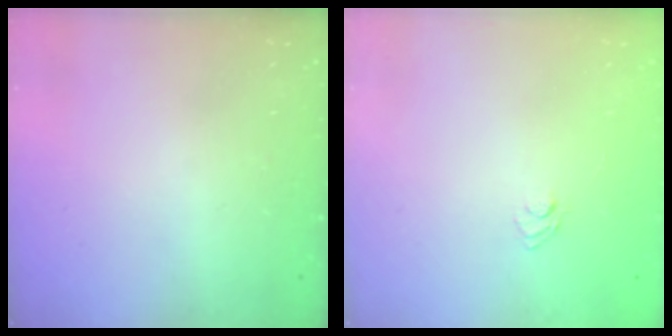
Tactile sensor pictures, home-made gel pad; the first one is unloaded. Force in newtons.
{"total": 3.7, "press": 3.5, "slide": 1.3}